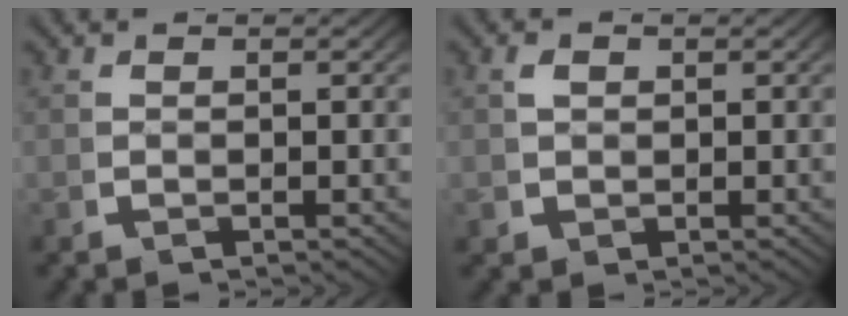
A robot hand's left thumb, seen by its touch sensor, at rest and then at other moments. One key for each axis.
{"total": 1.3, "fx": 0.5, "fy": 1.1, "fz": 0.3, "tx": 0.007, "ty": 0.001, "tz": 0.012}